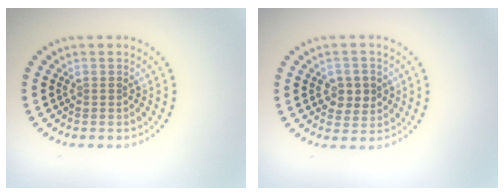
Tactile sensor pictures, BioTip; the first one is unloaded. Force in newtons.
{"total": 2.7, "press": 2.7, "slide": 0.5}